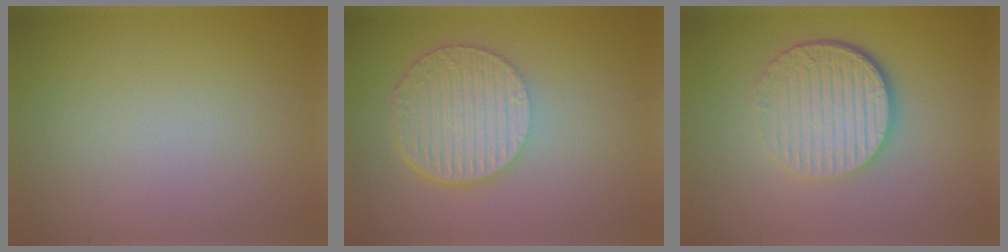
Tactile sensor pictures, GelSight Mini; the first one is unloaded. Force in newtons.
{"total": 6.5, "press": 4.5, "slide": 4.7}
{"total": 6.1, "press": 4.2, "slide": 4.4}